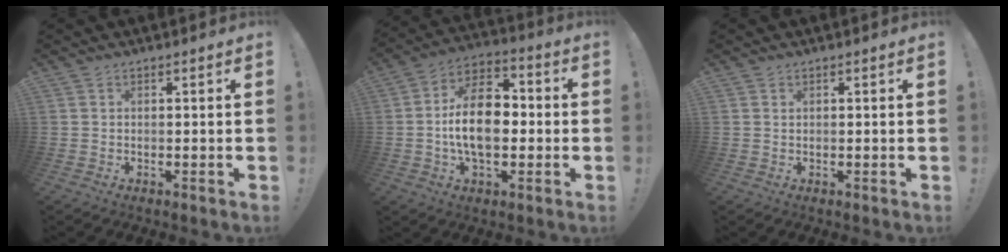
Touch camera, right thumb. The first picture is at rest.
{"total": 16.0, "force": [-1.8, 9.5, 12.7], "torque": [-0.231, 0.016, -0.036]}
{"total": 0.6, "force": [0.5, 0.2, 0.2], "torque": [0.001, -0.001, 0.009]}